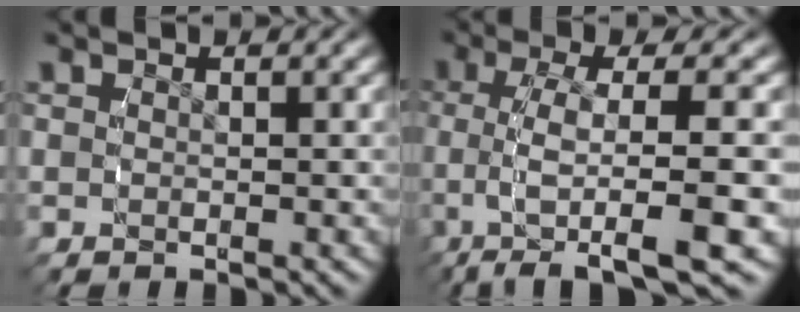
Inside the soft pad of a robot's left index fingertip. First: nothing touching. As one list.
[{"total": 8.4, "force": [-4.4, 2.5, 6.7], "torque": [-0.128, -0.030, -0.049]}]